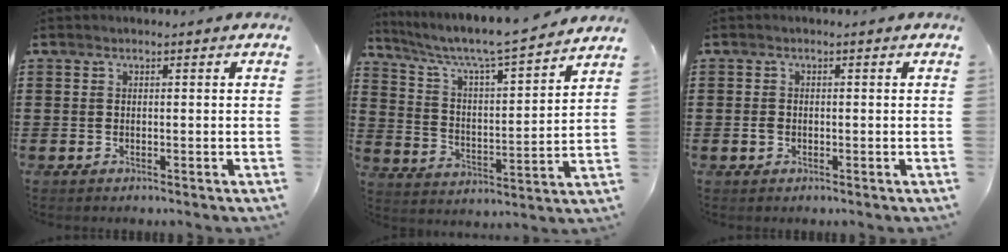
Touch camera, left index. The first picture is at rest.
{"total": 6.3, "force": [5.5, 0.2, 2.9], "torque": [-0.080, -0.042, 0.086]}
{"total": 1.1, "force": [-0.2, 0.9, 0.6], "torque": [-0.022, 0.002, -0.008]}